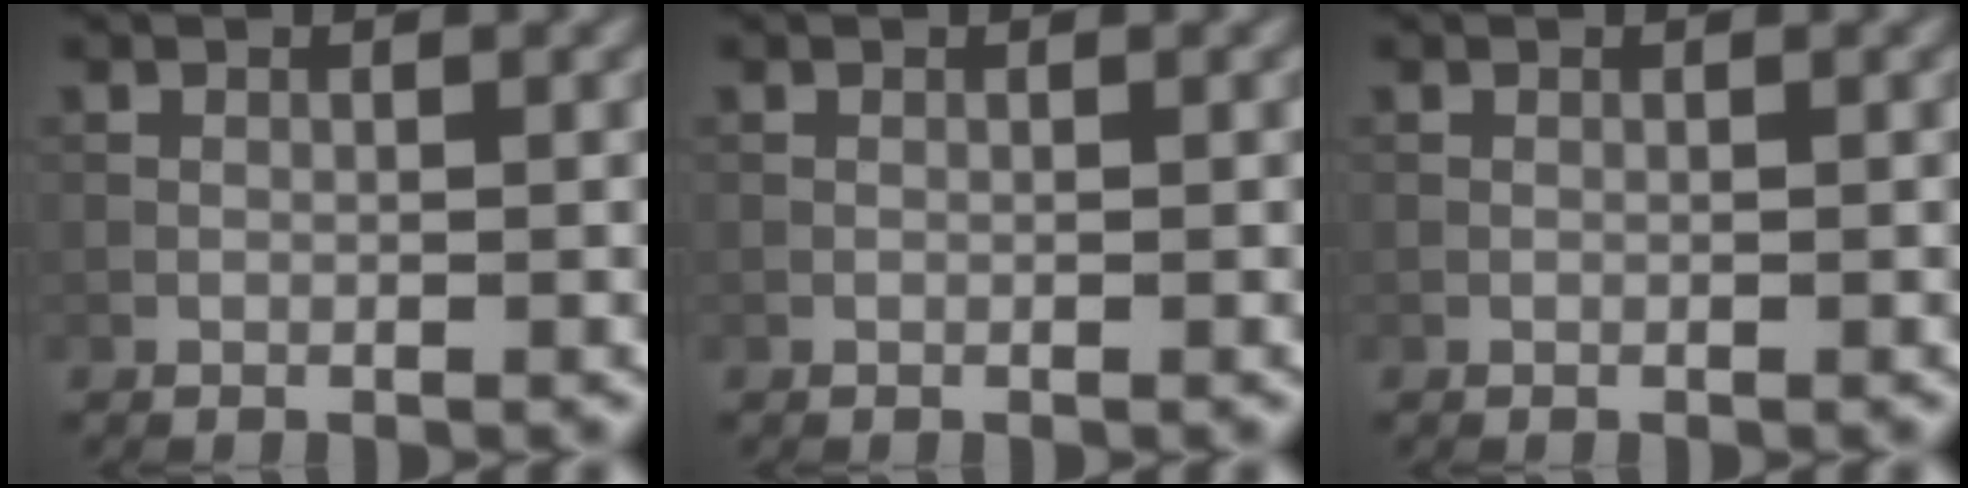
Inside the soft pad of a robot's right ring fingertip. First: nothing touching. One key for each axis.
{"total": 0.0}
{"total": 0.0}